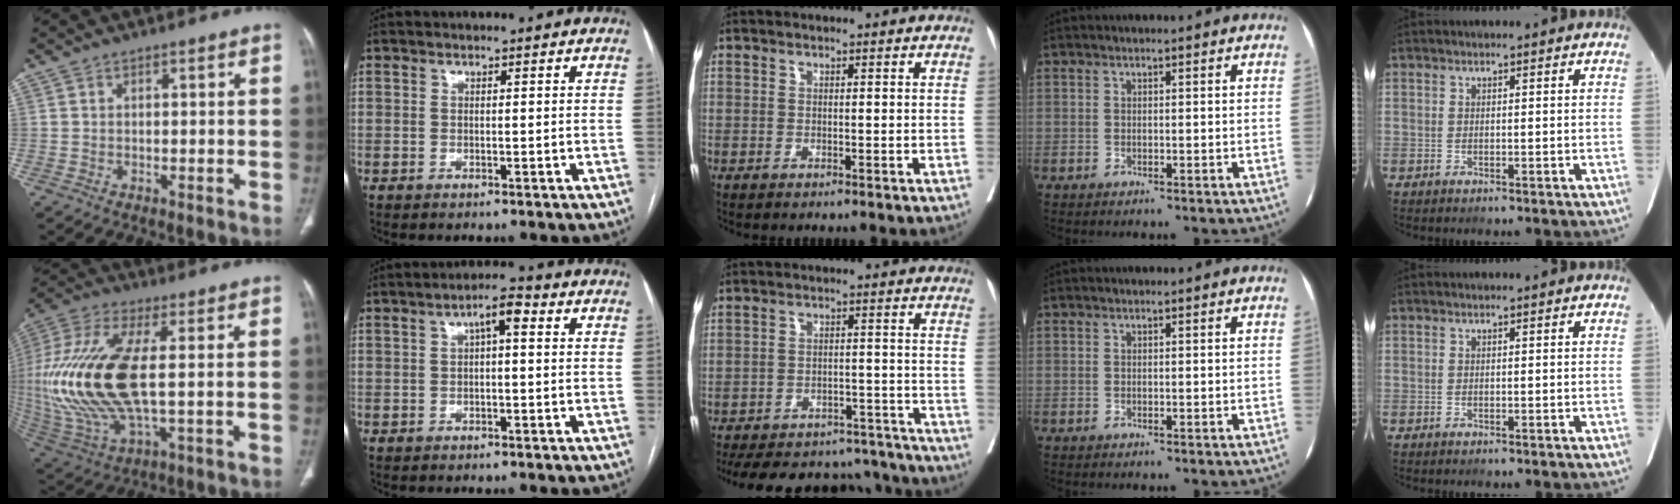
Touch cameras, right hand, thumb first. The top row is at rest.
{"thumb": {"total": 22.6, "force": [0.6, 9.1, 20.7], "torque": [-0.478, -0.003, 0.019]}, "index": {"total": 3.9, "force": [0.9, 1.0, 3.6], "torque": [-0.060, 0.018, 0.012]}, "middle": {"total": 23.1, "force": [-20.8, 7.3, 7.1], "torque": [-0.146, 0.003, -0.269]}}